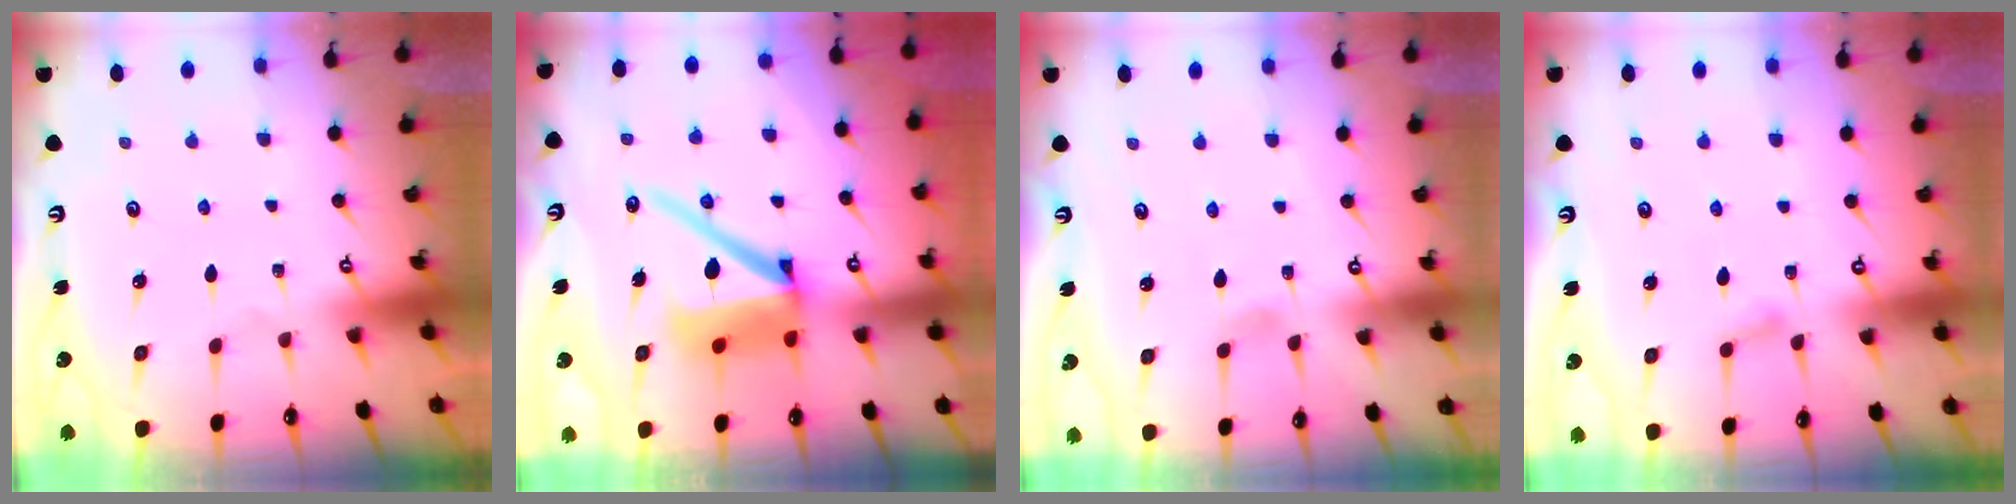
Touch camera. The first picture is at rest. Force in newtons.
{"total": 14.5, "press": 14.4, "slide": 1.6}
{"total": 3.9, "press": 3.9, "slide": 0.5}
{"total": 4.5, "press": 4.5, "slide": 0.5}